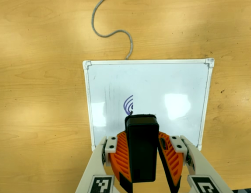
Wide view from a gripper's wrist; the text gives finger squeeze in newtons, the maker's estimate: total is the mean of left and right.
{"total": 7.0, "left": 7.4, "right": 6.6}